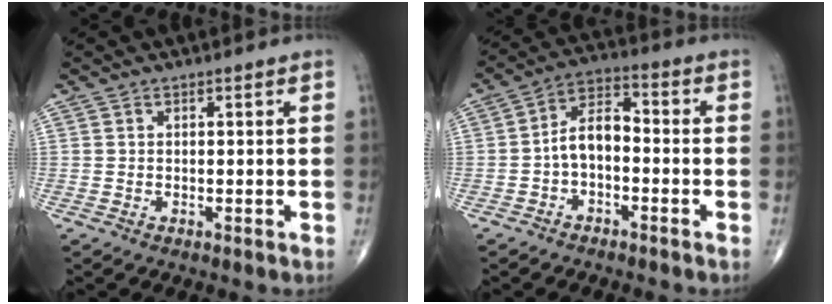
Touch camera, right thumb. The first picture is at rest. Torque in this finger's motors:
{"motor_torque": [1.12, 1.04, 0.73, -0.27, 0.04]}